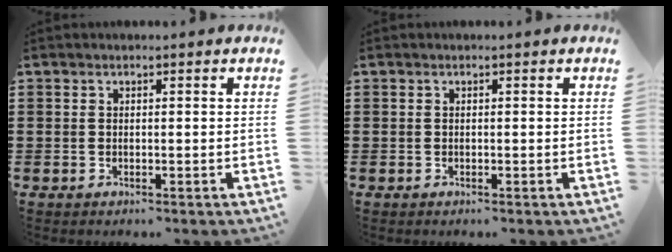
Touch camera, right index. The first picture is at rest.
{"total": 0.0}